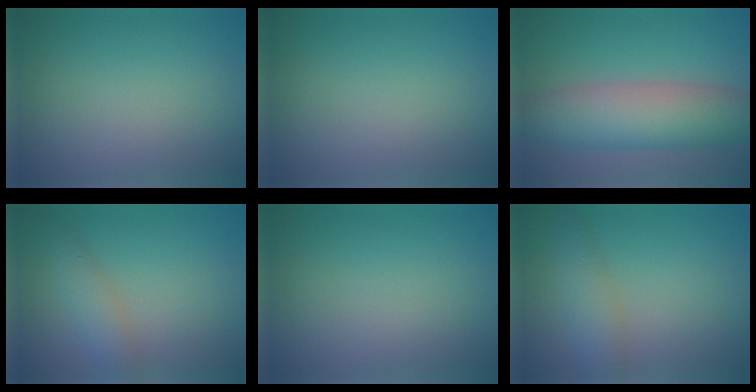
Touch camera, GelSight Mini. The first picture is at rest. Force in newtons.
{"total": 0.0}
{"total": 7.6, "press": 7.6, "slide": 0.2}
{"total": 2.6, "press": 2.6, "slide": 0.0}
{"total": 0.0}
{"total": 2.9, "press": 2.9, "slide": 0.1}